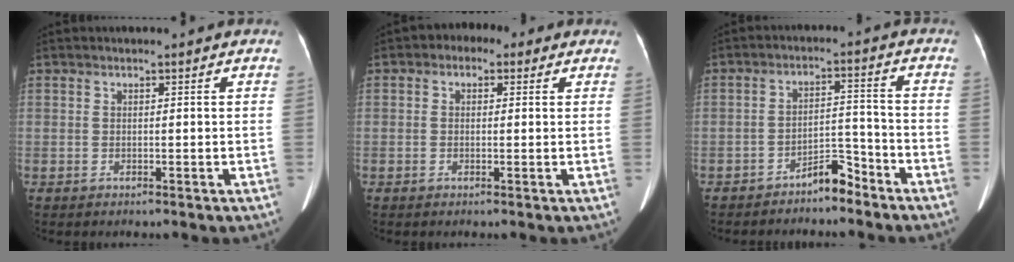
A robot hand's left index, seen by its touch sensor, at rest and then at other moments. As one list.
[{"total": 3.5, "force": [1.1, 2.8, 1.8], "torque": [-0.029, 0.029, 0.010]}, {"total": 4.9, "force": [-4.2, 1.3, 2.1], "torque": [-0.033, 0.012, -0.072]}]